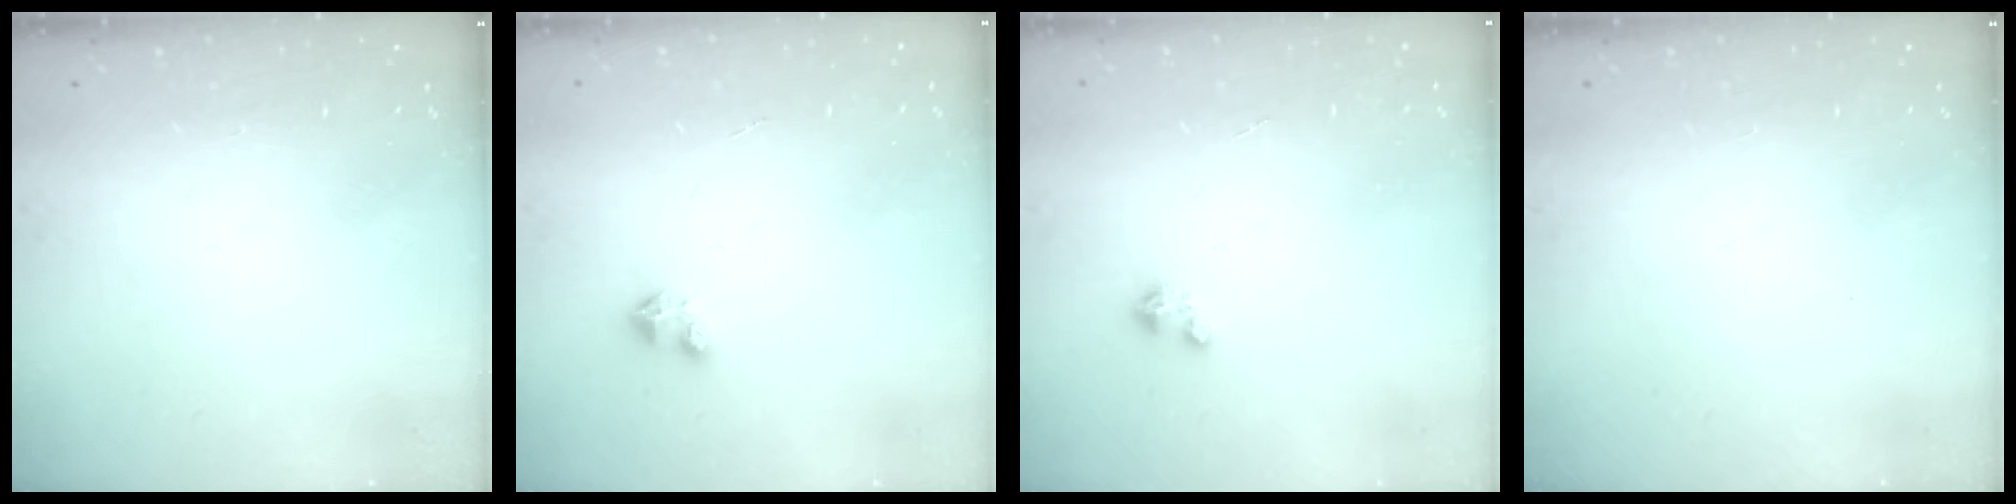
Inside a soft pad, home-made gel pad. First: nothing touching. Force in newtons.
{"total": 3.0, "press": 2.9, "slide": 0.2}
{"total": 1.6, "press": 1.6, "slide": 0.2}
{"total": 0.0}